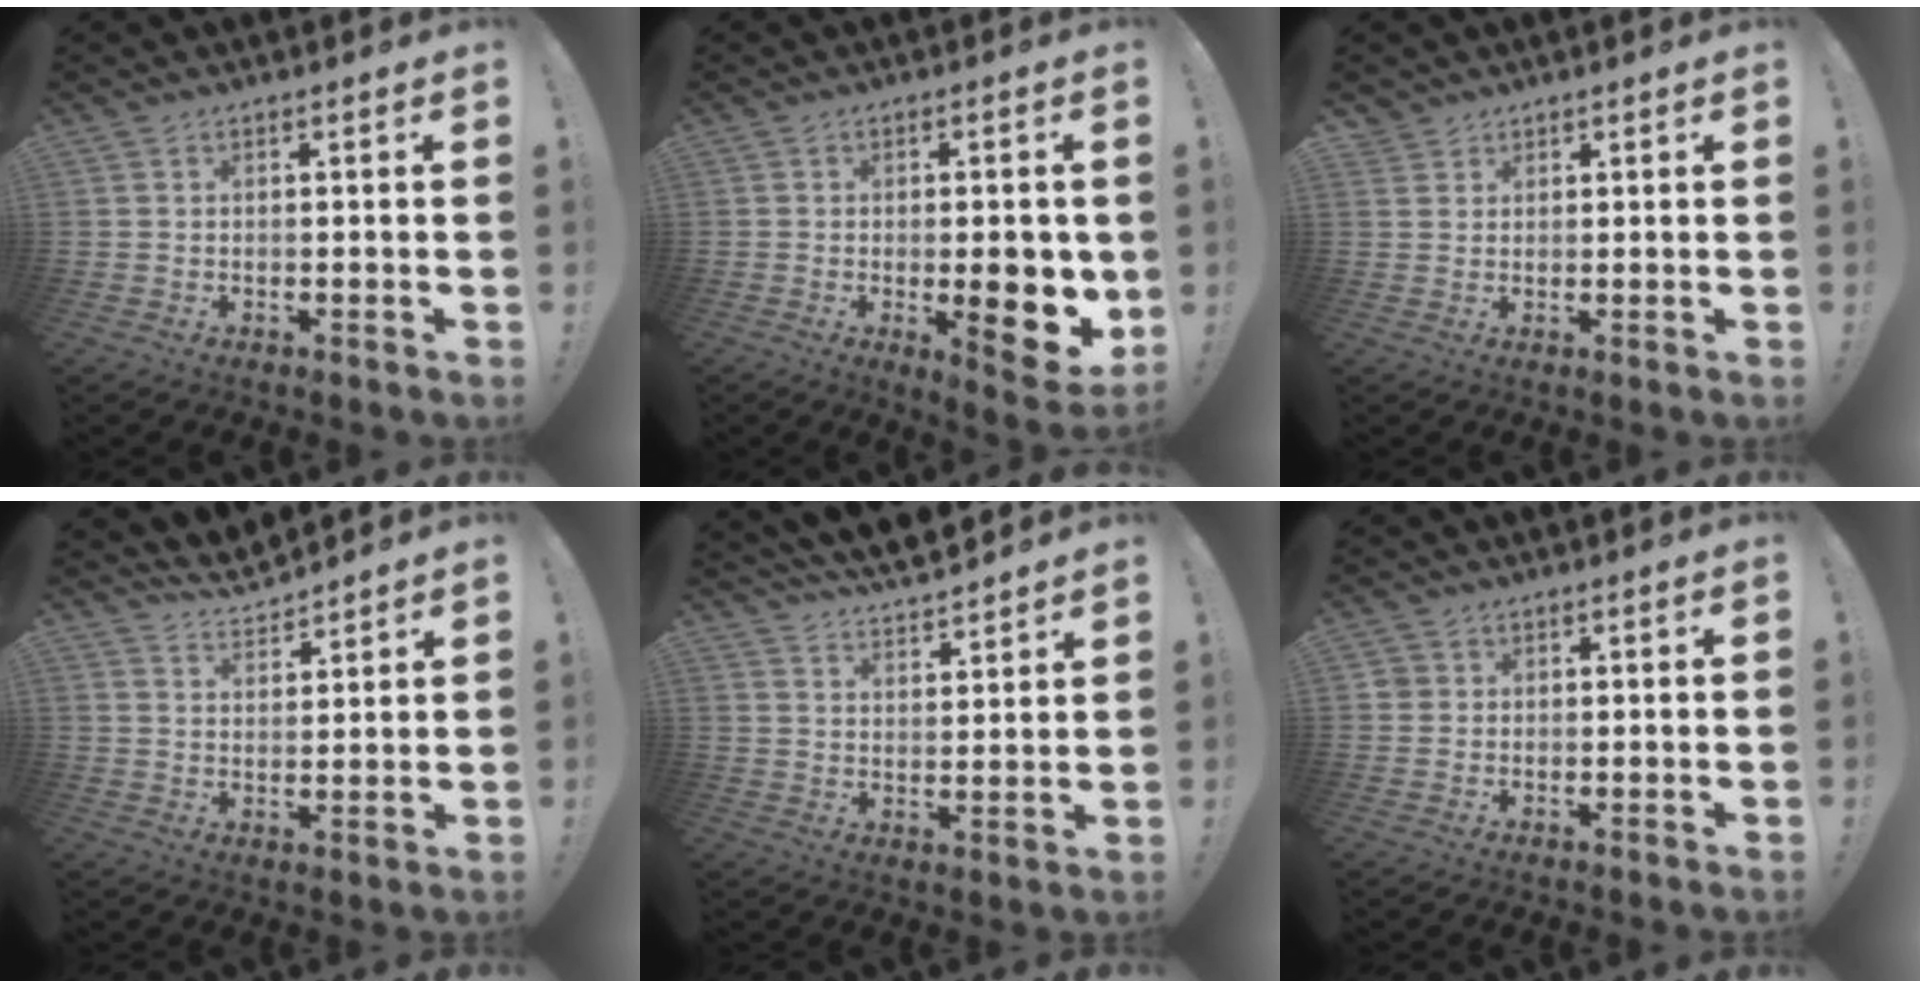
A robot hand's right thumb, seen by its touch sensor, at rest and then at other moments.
{"total": 12.5, "force": [-1.7, 4.5, 11.6], "torque": [-0.125, -0.008, -0.019]}
{"total": 2.2, "force": [1.9, 1.3, 0.0], "torque": [0.001, -0.010, 0.034]}
{"total": 6.6, "force": [6.2, 1.9, 1.4], "torque": [-0.038, -0.044, 0.116]}
{"total": 7.1, "force": [6.7, 1.6, 2.0], "torque": [-0.044, -0.059, 0.120]}
{"total": 1.6, "force": [0.5, 1.5, 0.3], "torque": [0.001, -0.001, 0.007]}